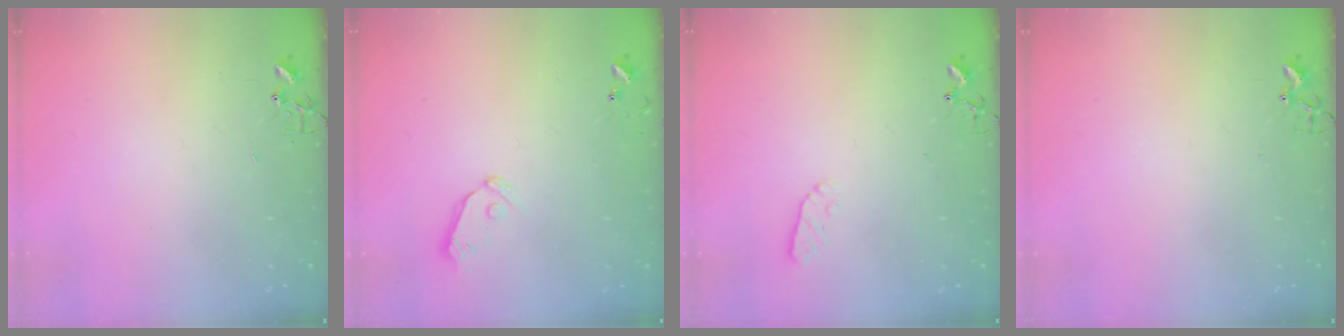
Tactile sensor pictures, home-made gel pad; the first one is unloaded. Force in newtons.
{"total": 5.5, "press": 5.4, "slide": 0.9}
{"total": 3.9, "press": 3.9, "slide": 0.4}
{"total": 2.4, "press": 2.4, "slide": 0.3}